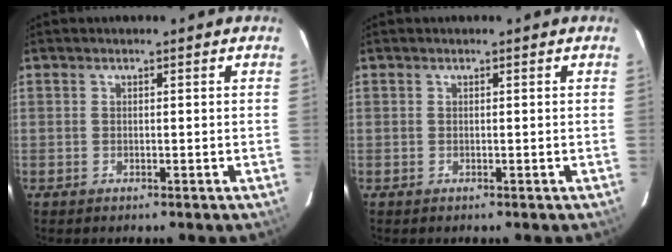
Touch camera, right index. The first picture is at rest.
{"total": 0.0}